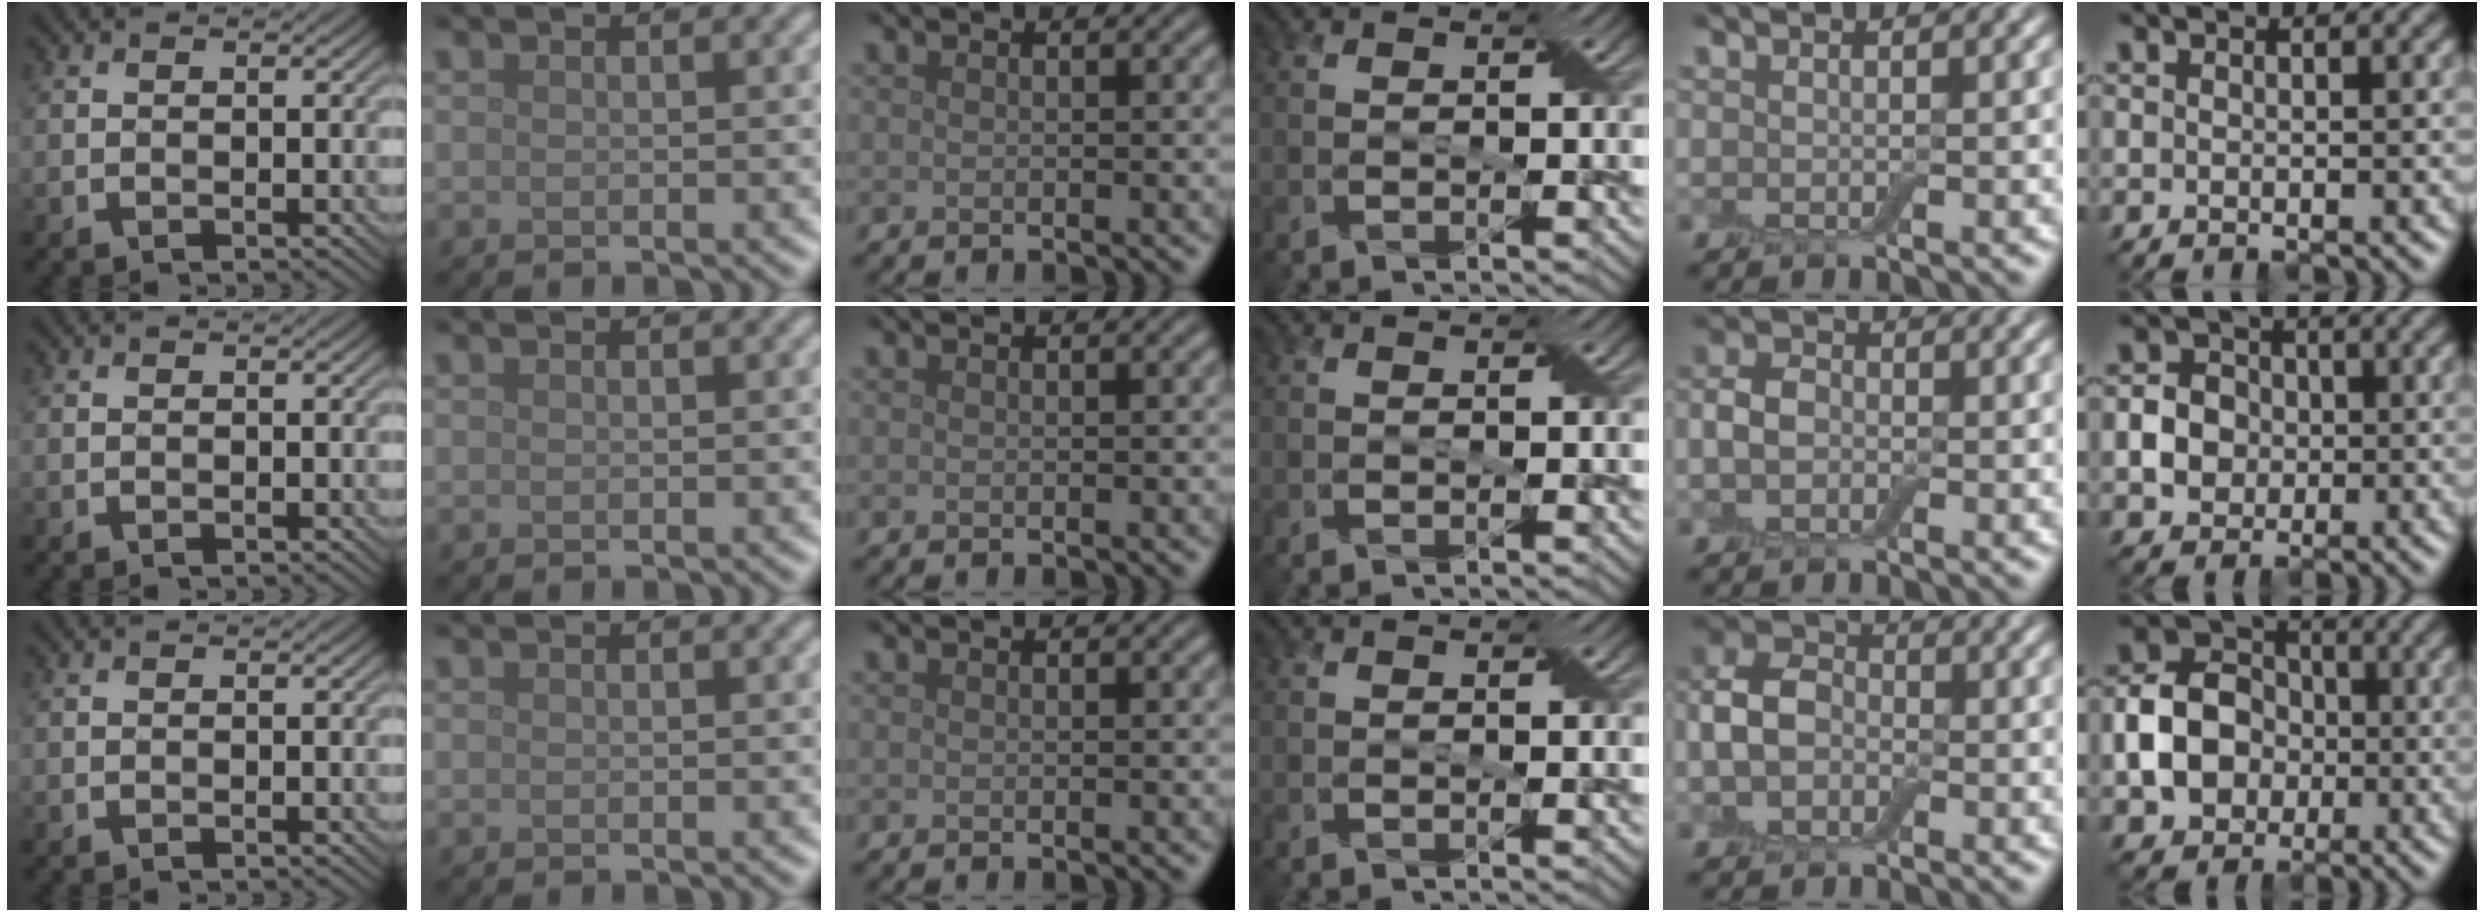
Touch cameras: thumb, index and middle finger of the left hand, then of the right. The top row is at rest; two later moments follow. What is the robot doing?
{"motion": "press", "object": "electronic device side button"}